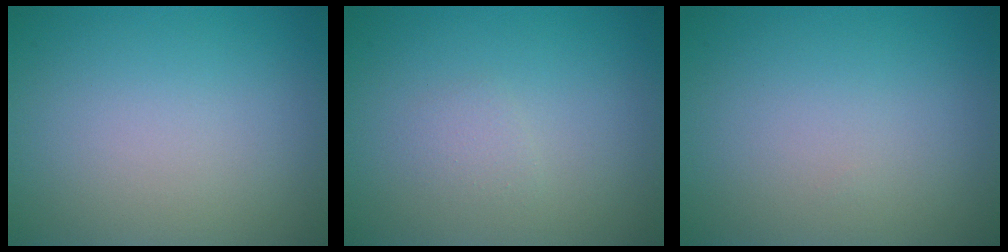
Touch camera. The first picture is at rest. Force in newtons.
{"total": 0.9, "press": 0.9, "slide": 0.1}
{"total": 0.0}